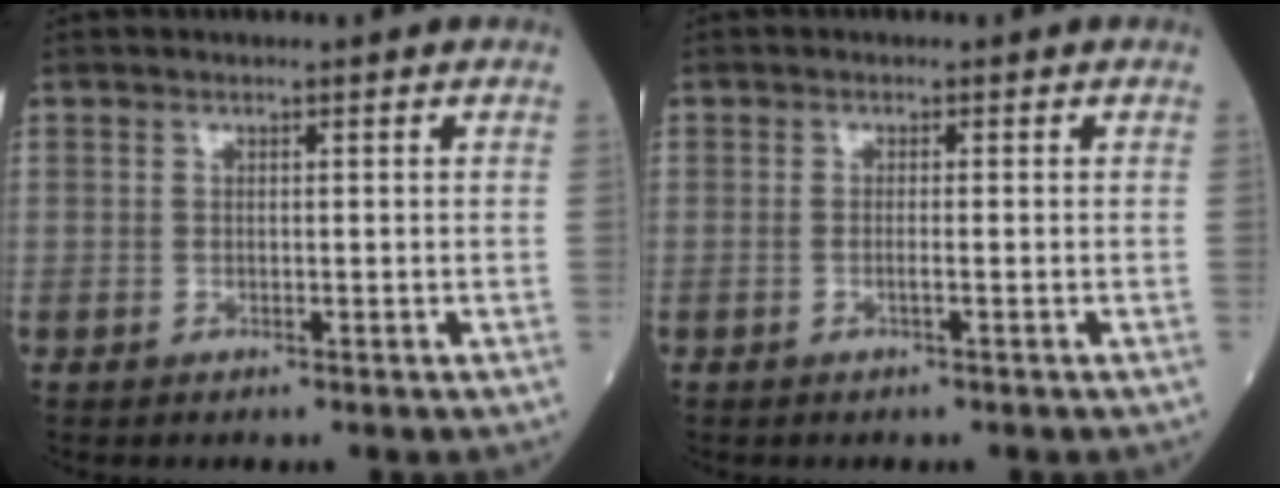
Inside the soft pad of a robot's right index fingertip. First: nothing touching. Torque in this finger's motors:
{"motor_torque": [-0.22, 0.03, -0.08, -0.02]}